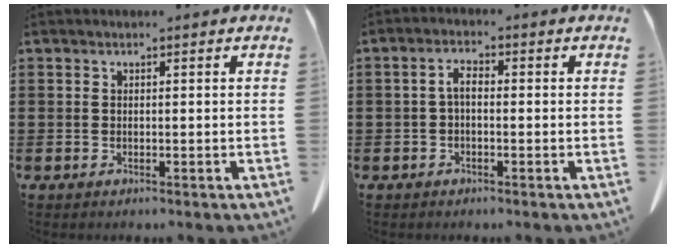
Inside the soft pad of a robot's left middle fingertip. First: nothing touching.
{"total": 2.5, "force": [-0.5, 1.0, 2.2], "torque": [-0.052, 0.002, -0.012]}